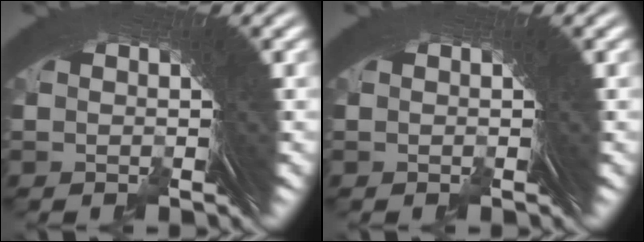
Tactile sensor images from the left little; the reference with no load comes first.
{"total": 0.0}